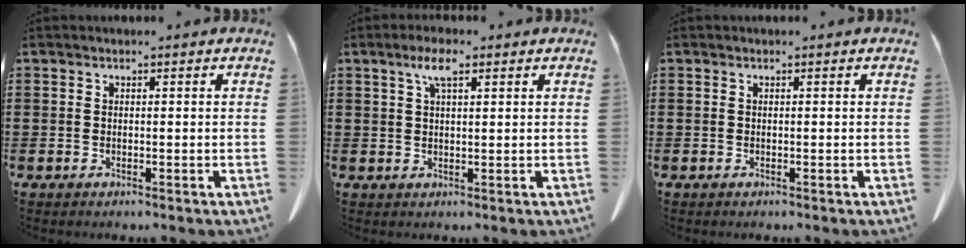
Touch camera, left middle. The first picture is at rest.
{"total": 4.1, "force": [2.3, 1.2, 3.3], "torque": [-0.072, 0.007, 0.038]}
{"total": 0.0}